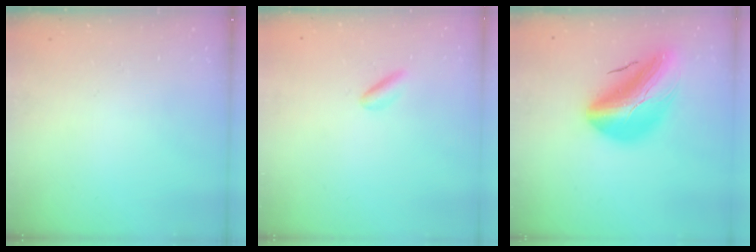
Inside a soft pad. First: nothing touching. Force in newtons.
{"total": 2.4, "press": 2.2, "slide": 0.8}
{"total": 21.8, "press": 21.0, "slide": 5.8}